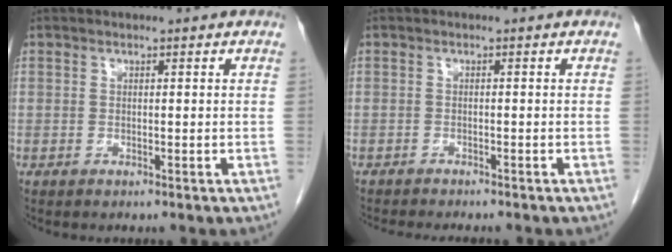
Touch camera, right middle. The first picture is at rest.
{"total": 5.8, "force": [-5.3, 0.7, 2.4], "torque": [-0.025, -0.011, -0.075]}